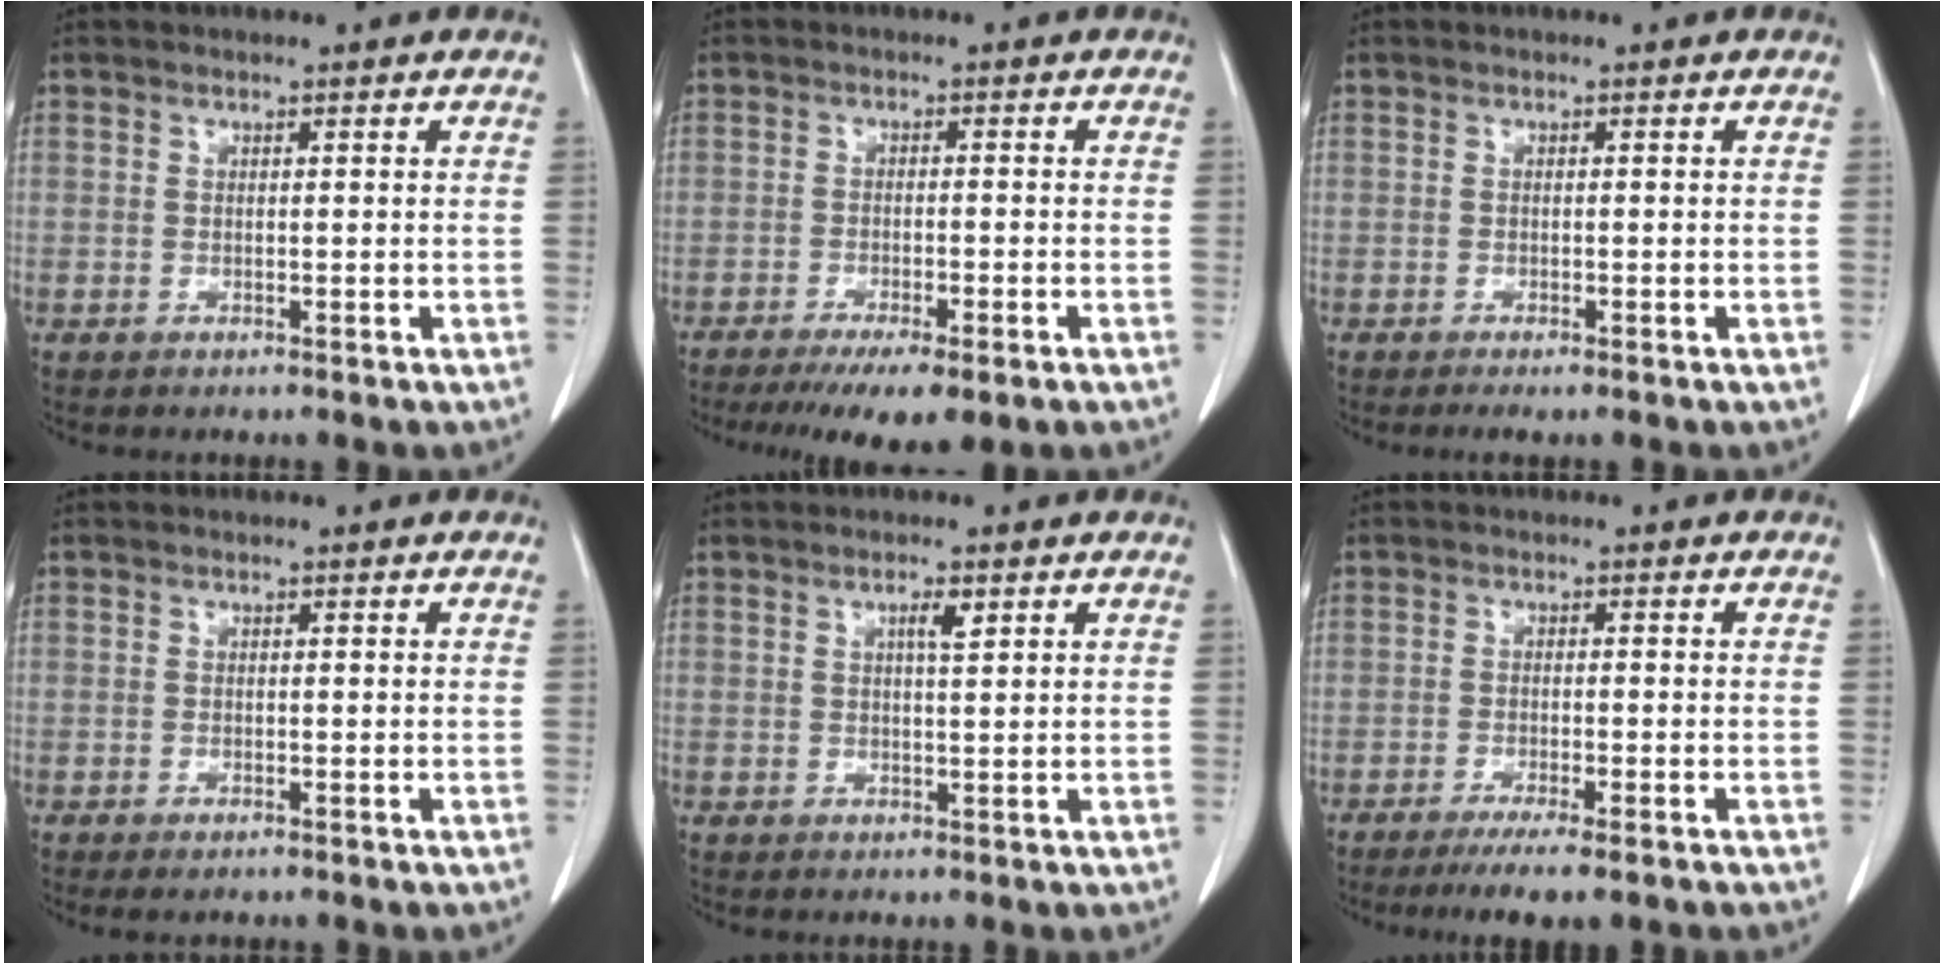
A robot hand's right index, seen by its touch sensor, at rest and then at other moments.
{"total": 8.9, "force": [-6.1, 1.5, 6.3], "torque": [-0.092, -0.018, -0.093]}
{"total": 1.4, "force": [-1.0, 0.0, 1.0], "torque": [-0.019, -0.006, -0.014]}
{"total": 1.2, "force": [-0.9, 0.4, 0.7], "torque": [-0.012, -0.003, -0.010]}
{"total": 2.1, "force": [1.0, 0.2, 1.8], "torque": [-0.033, -0.001, 0.015]}
{"total": 6.3, "force": [-4.6, 0.3, 4.3], "torque": [-0.062, -0.014, -0.068]}